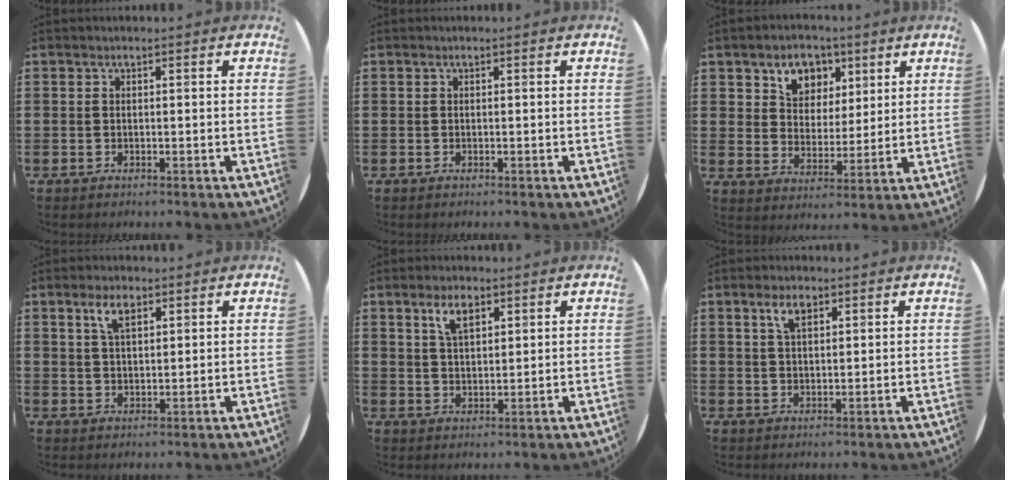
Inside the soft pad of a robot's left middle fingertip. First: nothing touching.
{"total": 0.0}
{"total": 5.9, "force": [3.9, 4.3, 1.1], "torque": [-0.023, -0.002, 0.065]}
{"total": 3.9, "force": [2.4, 1.5, 2.6], "torque": [-0.050, 0.006, 0.040]}
{"total": 4.3, "force": [2.7, 1.8, 2.8], "torque": [-0.054, 0.006, 0.047]}
{"total": 3.0, "force": [1.9, 1.2, 2.1], "torque": [-0.038, 0.004, 0.030]}